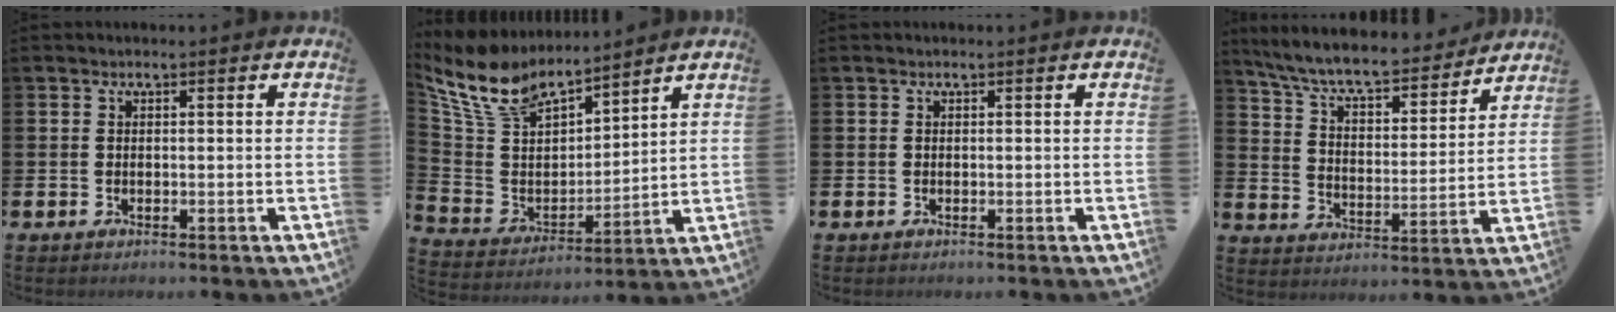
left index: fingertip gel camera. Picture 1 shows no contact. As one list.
[{"total": 9.2, "force": [8.0, 3.7, 2.4], "torque": [-0.096, -0.052, 0.146]}, {"total": 0.0}, {"total": 8.3, "force": [7.6, 1.4, 3.0], "torque": [-0.087, -0.059, 0.129]}]